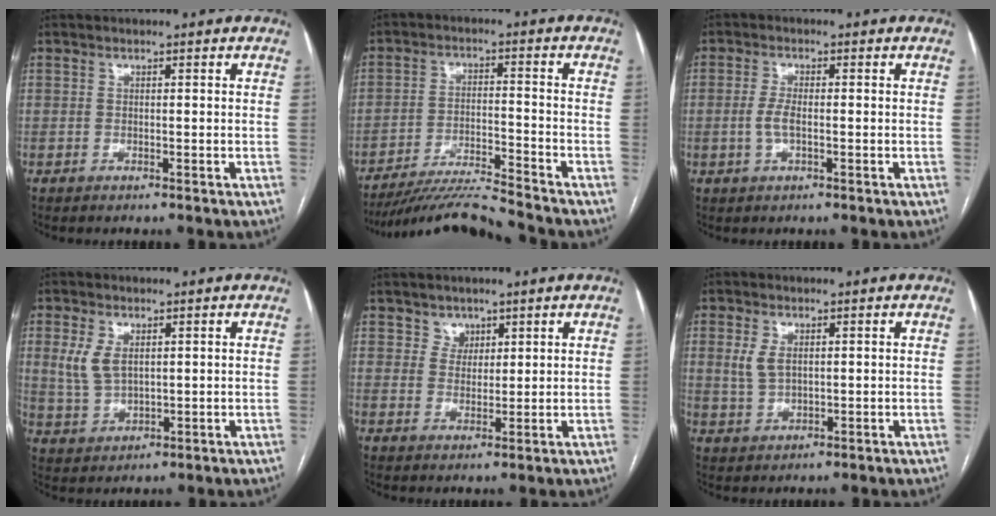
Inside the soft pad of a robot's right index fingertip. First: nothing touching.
{"total": 9.4, "force": [-9.0, -2.2, 1.7], "torque": [-0.025, -0.006, -0.165]}
{"total": 2.7, "force": [-0.4, 0.8, 2.5], "torque": [-0.064, 0.000, -0.008]}
{"total": 5.3, "force": [1.6, 3.2, 4.0], "torque": [-0.093, 0.007, 0.042]}
{"total": 2.8, "force": [1.8, 2.1, -0.1], "torque": [0.012, 0.000, 0.027]}
{"total": 3.7, "force": [1.0, 2.2, 2.8], "torque": [-0.064, 0.007, 0.027]}